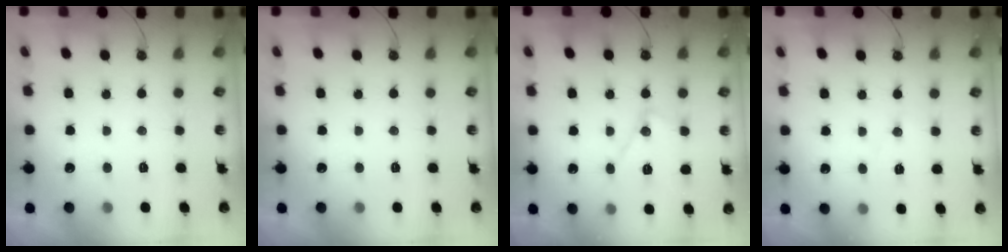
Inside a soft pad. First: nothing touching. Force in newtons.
{"total": 0.0}
{"total": 12.6, "press": 12.6, "slide": 0.7}
{"total": 7.0, "press": 6.9, "slide": 0.9}